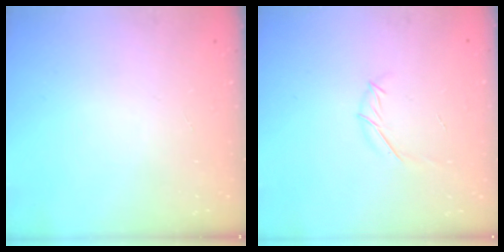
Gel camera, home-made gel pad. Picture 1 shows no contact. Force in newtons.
{"total": 6.4, "press": 6.2, "slide": 1.5}